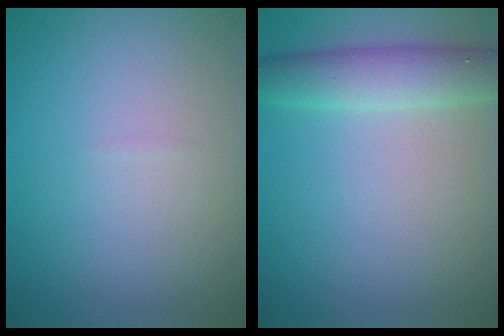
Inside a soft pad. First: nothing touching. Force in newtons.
{"total": 3.8, "press": 3.8, "slide": 0.1}